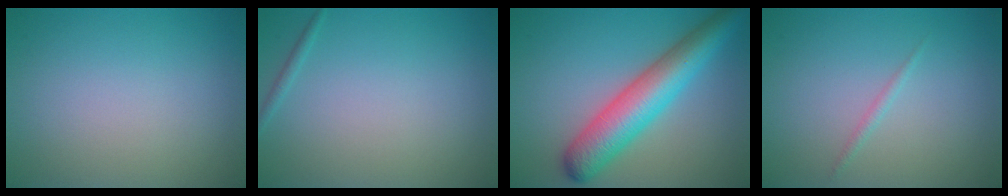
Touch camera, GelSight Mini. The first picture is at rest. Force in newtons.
{"total": 0.6, "press": 0.6, "slide": 0.1}
{"total": 7.4, "press": 7.4, "slide": 0.1}
{"total": 0.7, "press": 0.7, "slide": 0.1}